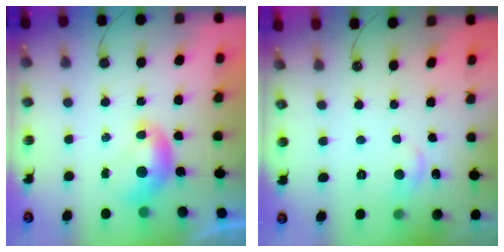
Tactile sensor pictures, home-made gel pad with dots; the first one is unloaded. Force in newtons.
{"total": 1.2, "press": 0.5, "slide": 1.1}